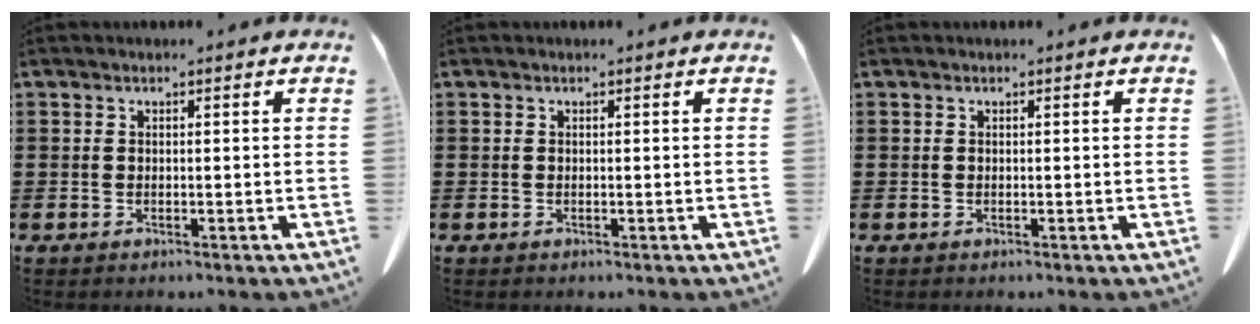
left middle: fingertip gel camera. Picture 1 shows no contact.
{"total": 0.0}
{"total": 0.0}